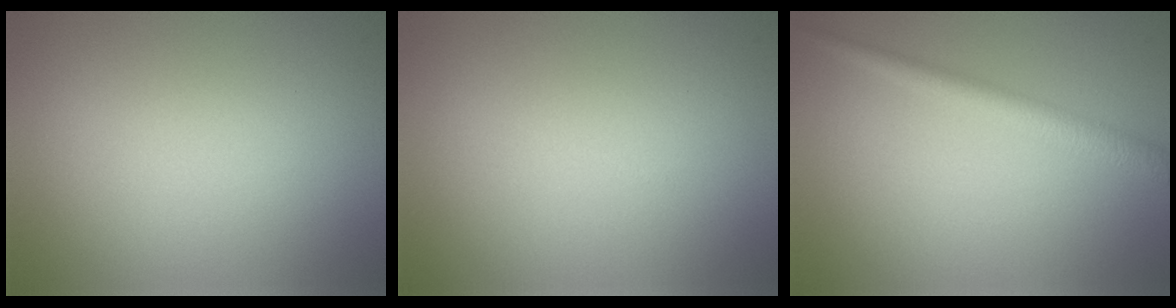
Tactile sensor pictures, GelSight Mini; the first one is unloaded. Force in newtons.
{"total": 0.0}
{"total": 2.6, "press": 2.6, "slide": 0.2}